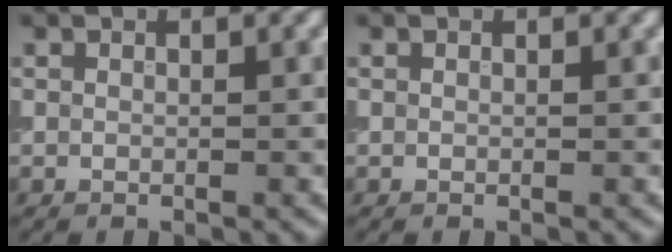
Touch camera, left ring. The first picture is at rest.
{"total": 0.0}